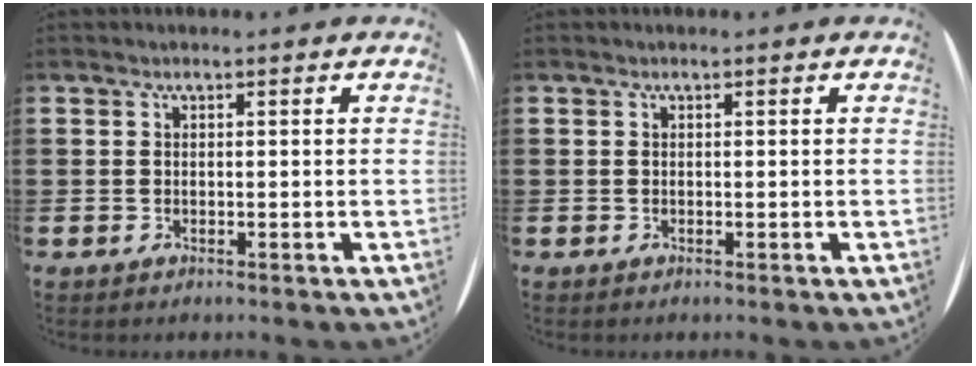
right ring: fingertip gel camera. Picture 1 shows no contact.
{"total": 0.0}